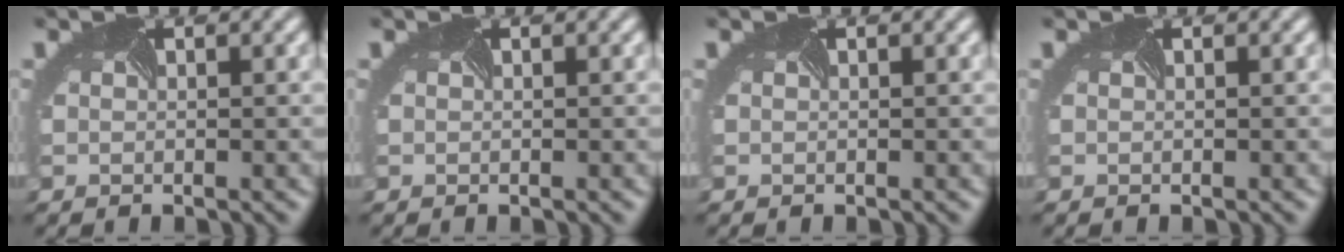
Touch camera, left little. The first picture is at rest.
{"total": 0.0}
{"total": 0.0}
{"total": 0.0}